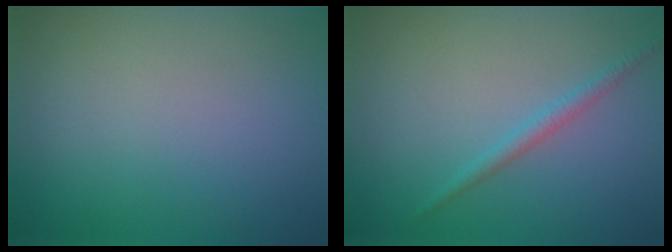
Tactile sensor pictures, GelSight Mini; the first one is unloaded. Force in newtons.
{"total": 1.4, "press": 1.4, "slide": 0.1}